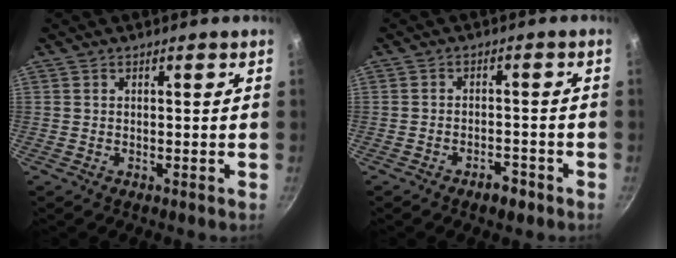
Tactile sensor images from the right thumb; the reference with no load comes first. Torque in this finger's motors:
{"motor_torque": [-0.12, 0.17, -0.19, 0.08, 0.02]}